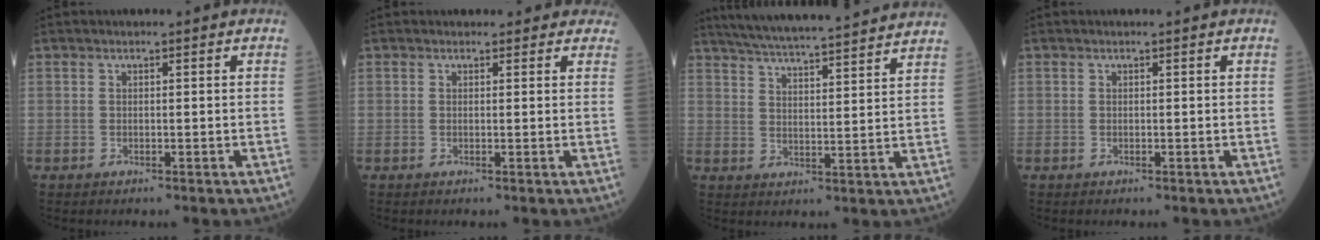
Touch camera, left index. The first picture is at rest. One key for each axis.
{"total": 4.1, "fx": 3.6, "fy": 1.9, "fz": 0.5, "tx": 0.009, "ty": 0.009, "tz": 0.026}
{"total": 20.8, "fx": 19.0, "fy": 0.4, "fz": 8.4, "tx": -0.144, "ty": 0.012, "tz": 0.266}
{"total": 0.0}